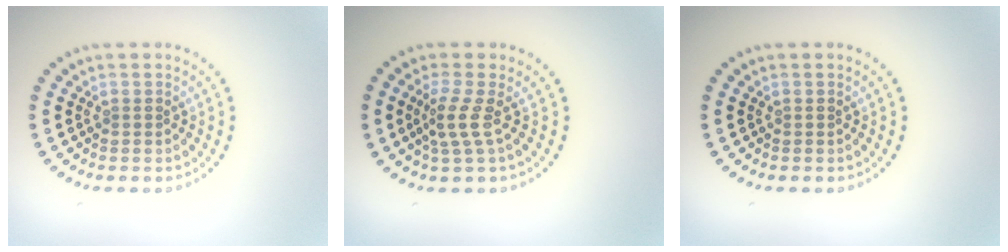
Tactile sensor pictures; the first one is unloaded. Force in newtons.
{"total": 2.4, "press": 1.6, "slide": 1.7}
{"total": 0.0}